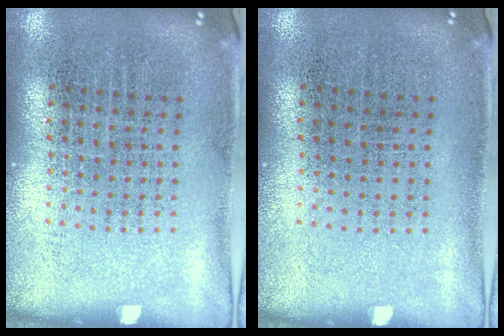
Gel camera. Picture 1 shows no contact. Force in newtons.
{"total": 0.0}